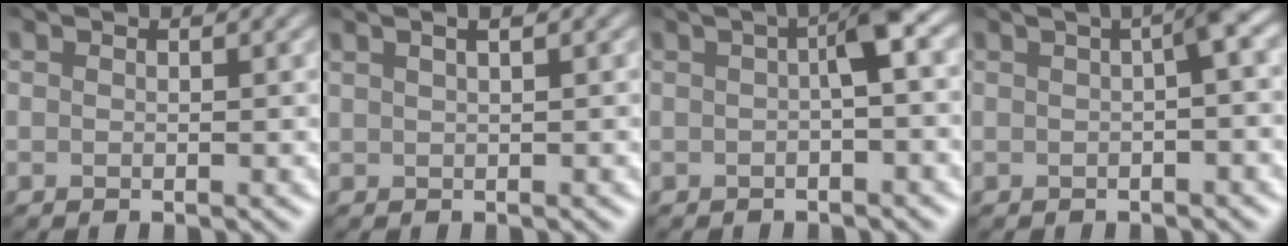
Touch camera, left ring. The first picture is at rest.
{"total": 1.9, "force": [1.3, 0.6, 1.2], "torque": [-0.012, 0.009, 0.008]}
{"total": 2.9, "force": [0.1, 0.3, 2.9], "torque": [-0.051, 0.011, 0.002]}
{"total": 3.0, "force": [0.1, 0.5, 3.0], "torque": [-0.044, 0.015, 0.004]}